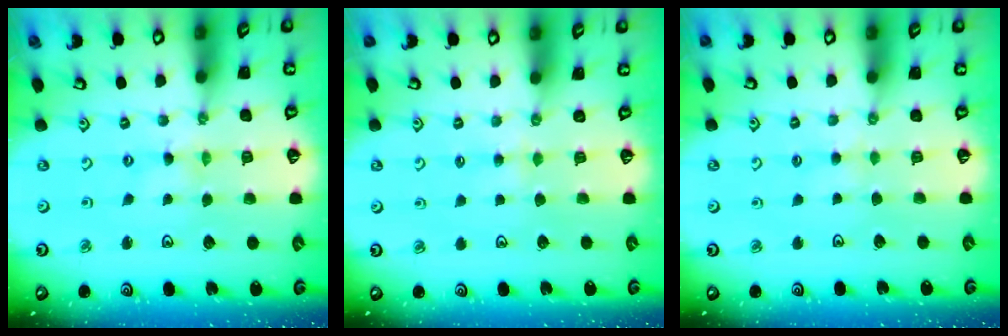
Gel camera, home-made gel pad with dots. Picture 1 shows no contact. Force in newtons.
{"total": 2.4, "press": 2.4, "slide": 0.4}
{"total": 3.1, "press": 3.1, "slide": 0.6}